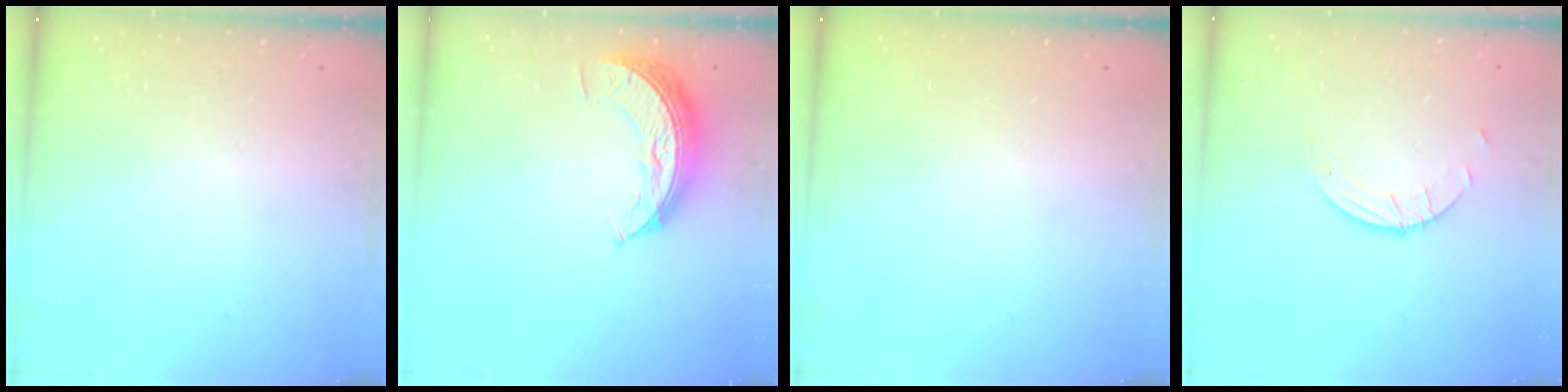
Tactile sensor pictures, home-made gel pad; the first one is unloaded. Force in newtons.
{"total": 8.7, "press": 8.7, "slide": 0.6}
{"total": 0.0}
{"total": 2.7, "press": 2.7, "slide": 0.3}